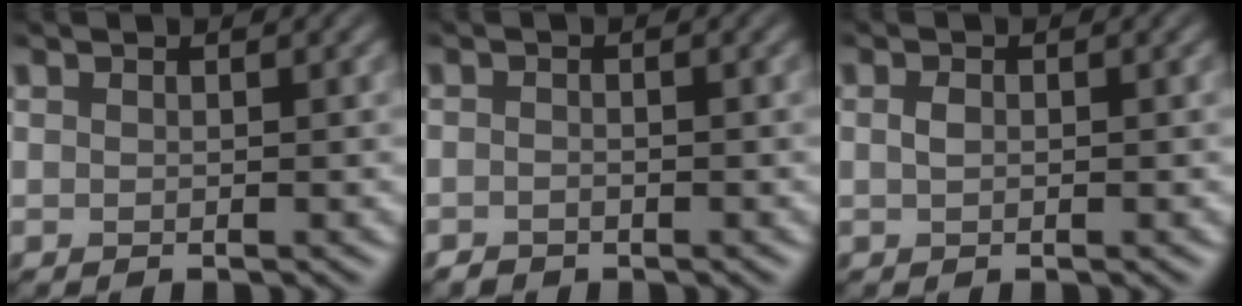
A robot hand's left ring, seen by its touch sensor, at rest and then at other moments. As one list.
[{"total": 1.0, "force": [-0.9, 0.1, -0.3], "torque": [0.007, -0.003, -0.019]}, {"total": 0.8, "force": [-0.7, 0.3, 0.3], "torque": [-0.009, -0.004, -0.014]}]